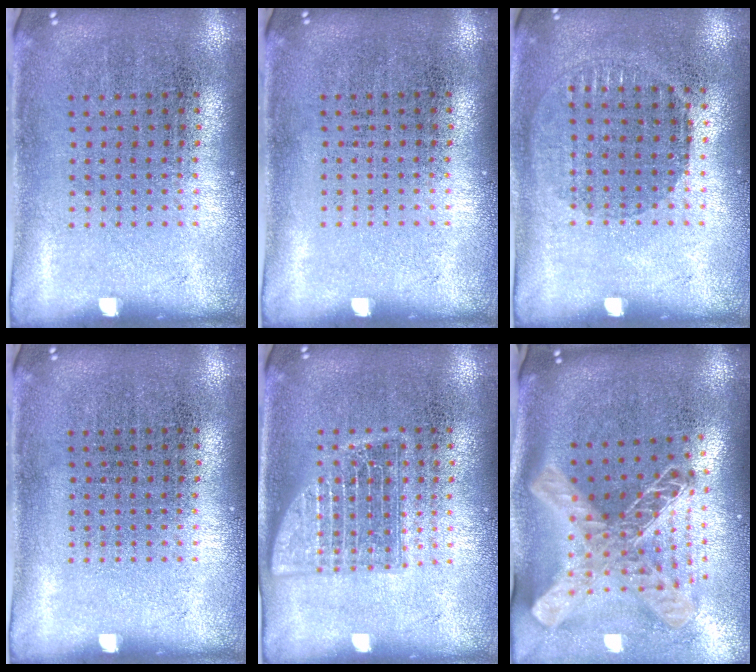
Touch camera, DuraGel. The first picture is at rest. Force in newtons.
{"total": 0.0}
{"total": 0.9, "press": 0.9, "slide": 0.3}
{"total": 0.0}
{"total": 2.4, "press": 2.3, "slide": 0.5}
{"total": 2.8, "press": 2.0, "slide": 2.0}